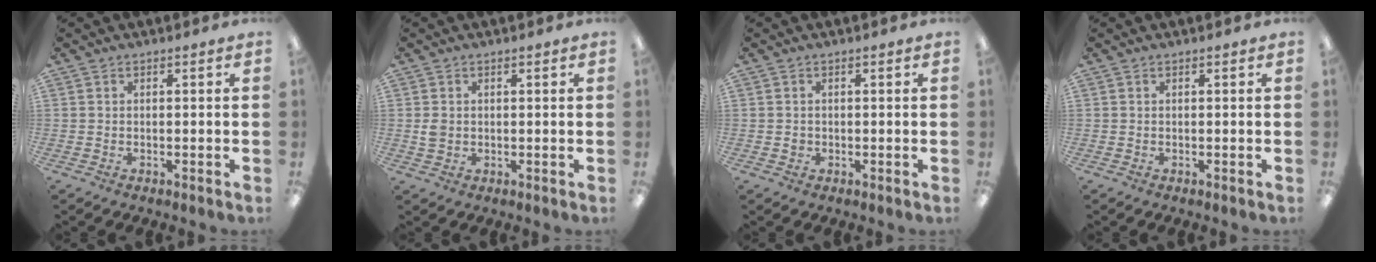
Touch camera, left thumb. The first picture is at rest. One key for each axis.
{"total": 2.3, "fx": 0.2, "fy": 2.0, "fz": 1.2, "tx": -0.015, "ty": 0.002, "tz": 0.002}
{"total": 1.0, "fx": 0.0, "fy": 1.0, "fz": 0.2, "tx": -0.006, "ty": 0.006, "tz": -0.003}
{"total": 0.0}